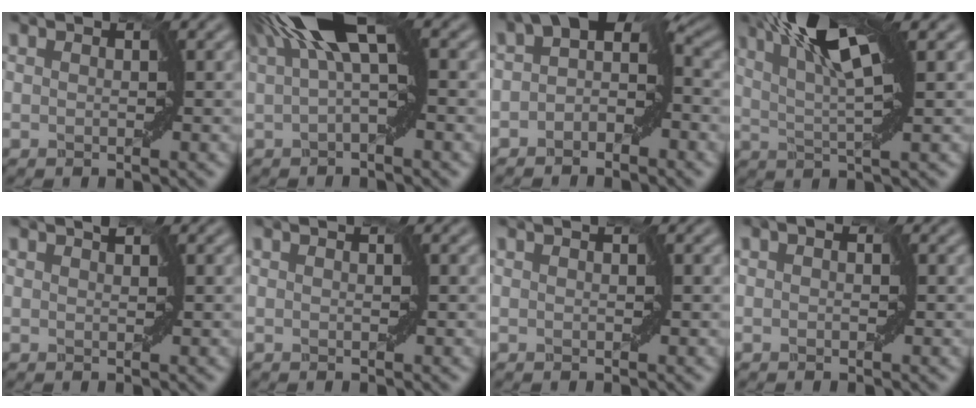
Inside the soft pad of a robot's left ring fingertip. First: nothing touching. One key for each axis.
{"total": 7.3, "fx": 2.5, "fy": 2.3, "fz": 6.5, "tx": -0.115, "ty": 0.015, "tz": 0.033}
{"total": 4.9, "fx": 0.0, "fy": 2.8, "fz": 4.0, "tx": -0.042, "ty": 0.023, "tz": -0.018}
{"total": 7.5, "fx": 3.1, "fy": 1.8, "fz": 6.6, "tx": -0.112, "ty": 0.012, "tz": 0.053}
{"total": 0.0}
{"total": 0.0}
{"total": 0.0}
{"total": 0.7, "fx": 0.1, "fy": 0.4, "fz": 0.5, "tx": -0.004, "ty": 0.002, "tz": -0.003}